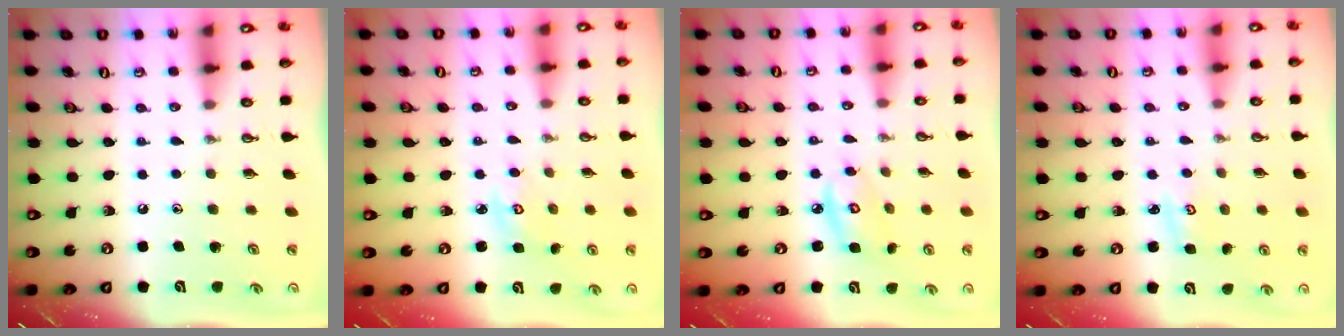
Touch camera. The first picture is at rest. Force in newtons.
{"total": 3.0, "press": 3.0, "slide": 0.2}
{"total": 6.2, "press": 6.2, "slide": 0.3}
{"total": 2.6, "press": 2.6, "slide": 0.2}